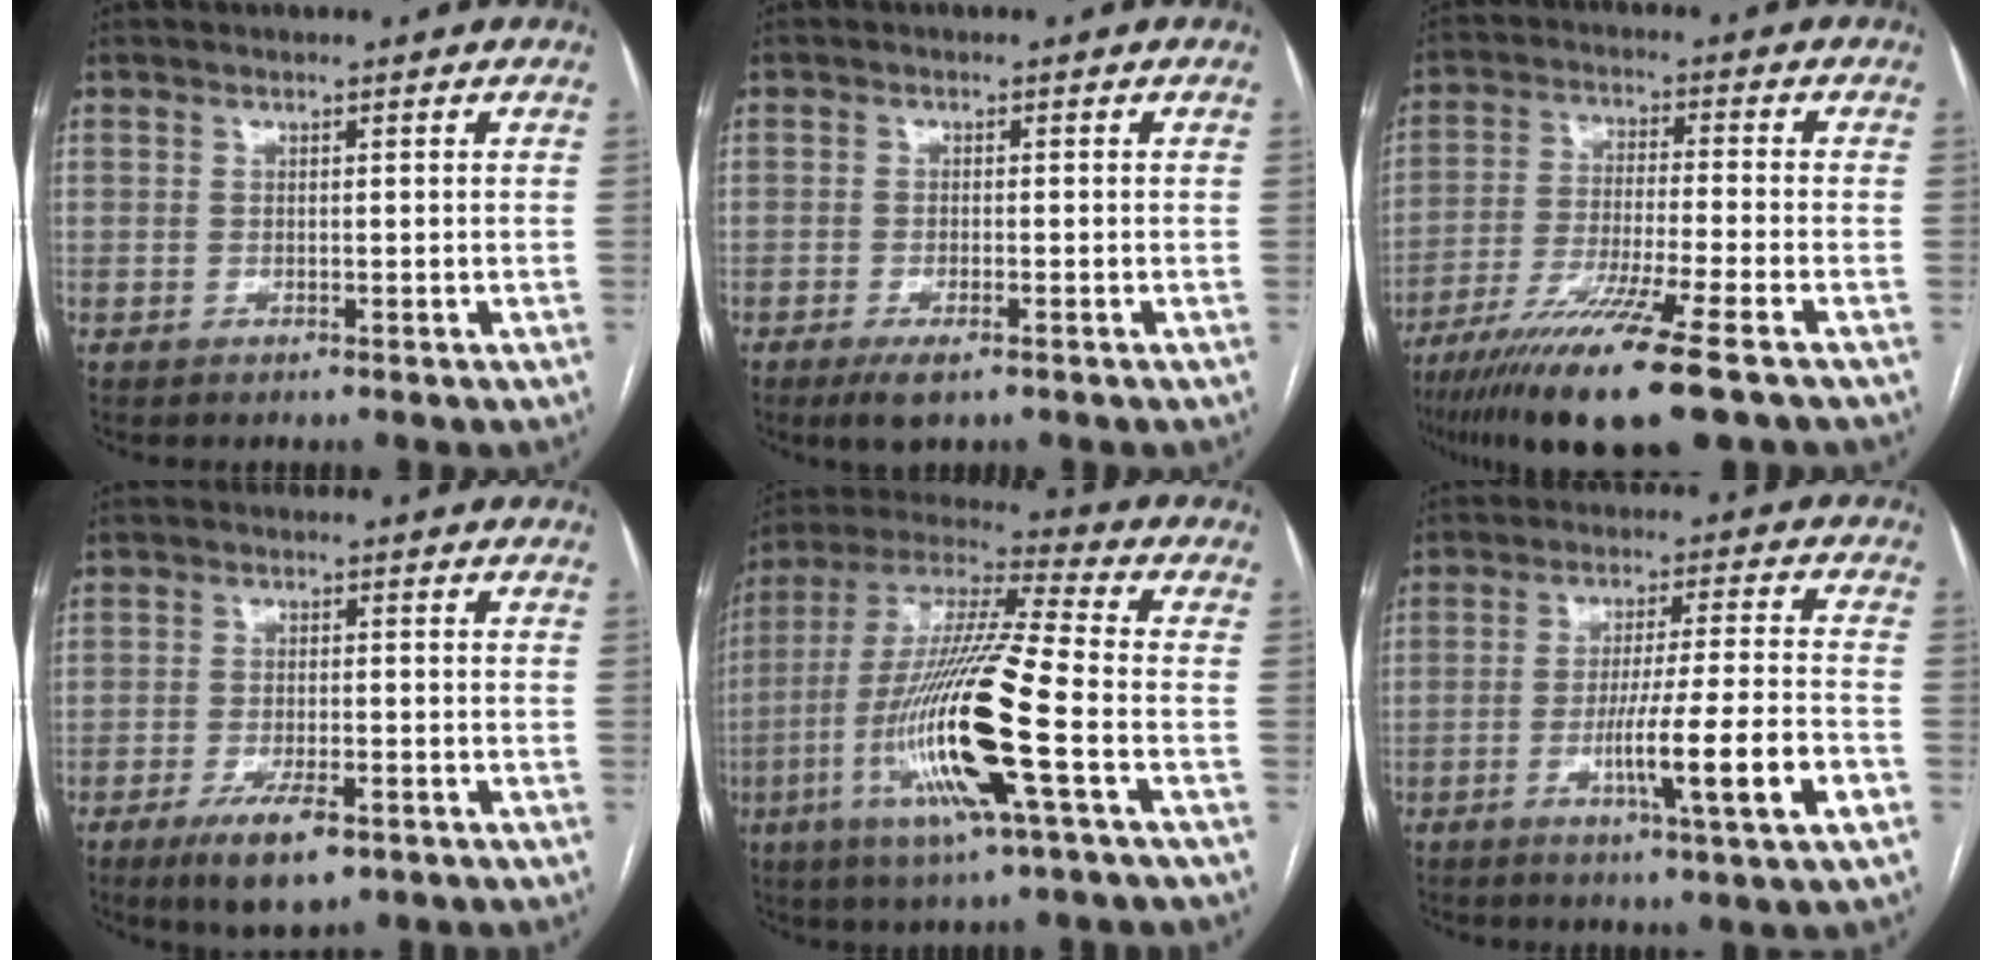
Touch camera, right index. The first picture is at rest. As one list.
[{"total": 3.6, "force": [-2.3, 0.8, 2.7], "torque": [-0.054, -0.007, -0.036]}, {"total": 15.0, "force": [-10.1, -0.6, 11.1], "torque": [-0.208, -0.045, -0.175]}, {"total": 7.1, "force": [-4.2, 2.2, 5.3], "torque": [-0.094, -0.010, -0.064]}, {"total": 19.4, "force": [-5.9, 0.4, 18.5], "torque": [-0.382, -0.019, -0.115]}, {"total": 12.0, "force": [-4.3, -0.8, 11.2], "torque": [-0.192, -0.011, -0.071]}]